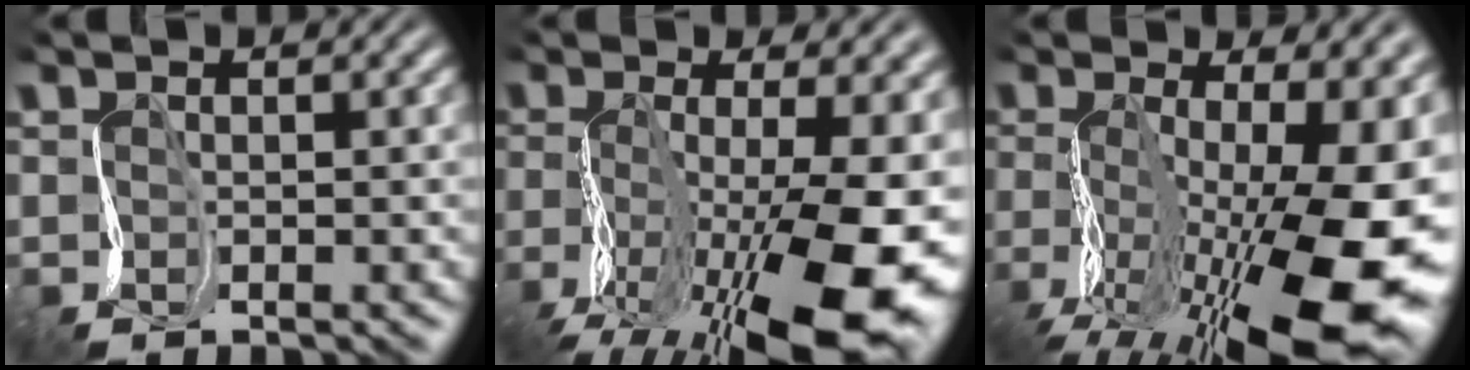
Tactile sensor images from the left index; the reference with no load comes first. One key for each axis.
{"total": 13.0, "fx": -4.7, "fy": 4.9, "fz": 11.1, "tx": -0.228, "ty": -0.012, "tz": -0.078}
{"total": 15.5, "fx": -3.7, "fy": 6.3, "fz": 13.6, "tx": -0.252, "ty": -0.007, "tz": -0.071}